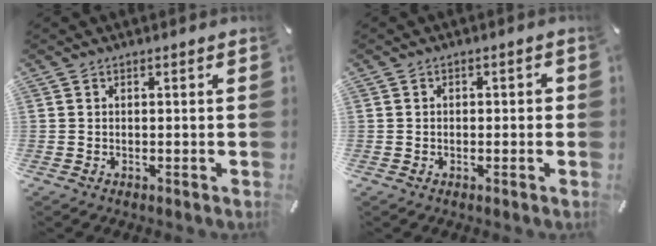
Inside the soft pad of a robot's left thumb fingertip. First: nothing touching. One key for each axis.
{"total": 1.4, "fx": -0.7, "fy": 0.9, "fz": 0.9, "tx": -0.017, "ty": 0.007, "tz": -0.015}